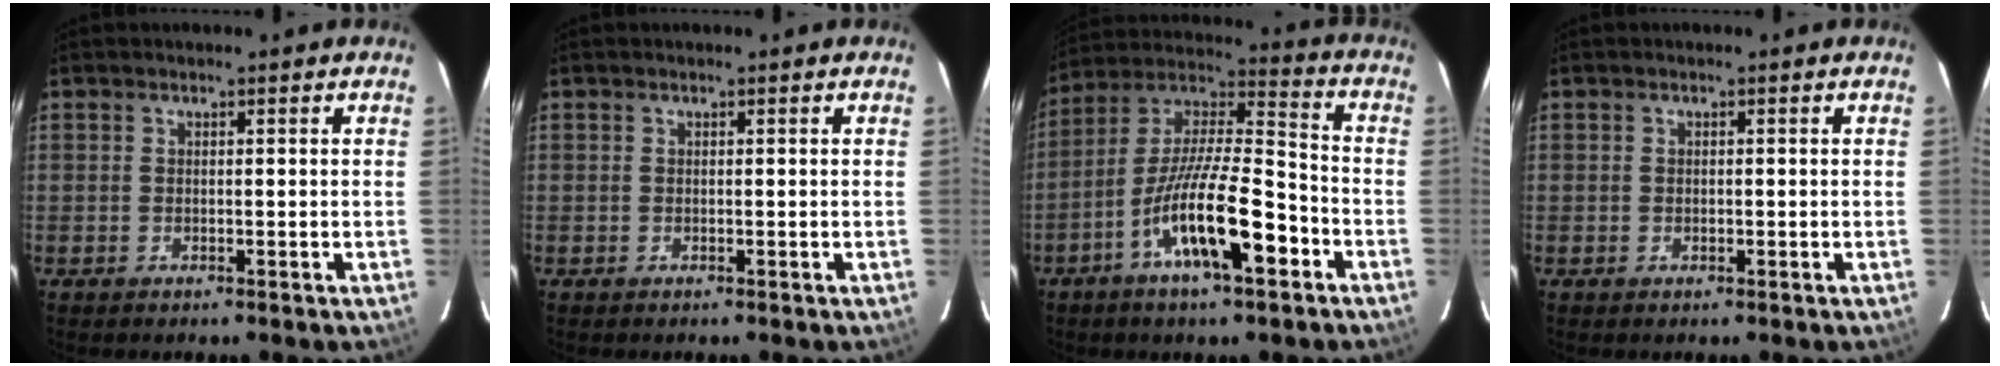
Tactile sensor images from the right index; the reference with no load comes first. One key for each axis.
{"total": 0.0}
{"total": 16.7, "fx": -7.6, "fy": 3.9, "fz": 14.4, "tx": -0.262, "ty": -0.004, "tz": -0.138}
{"total": 0.5, "fx": -0.1, "fy": 0.5, "fz": 0.2, "tx": -0.001, "ty": 0.000, "tz": -0.002}